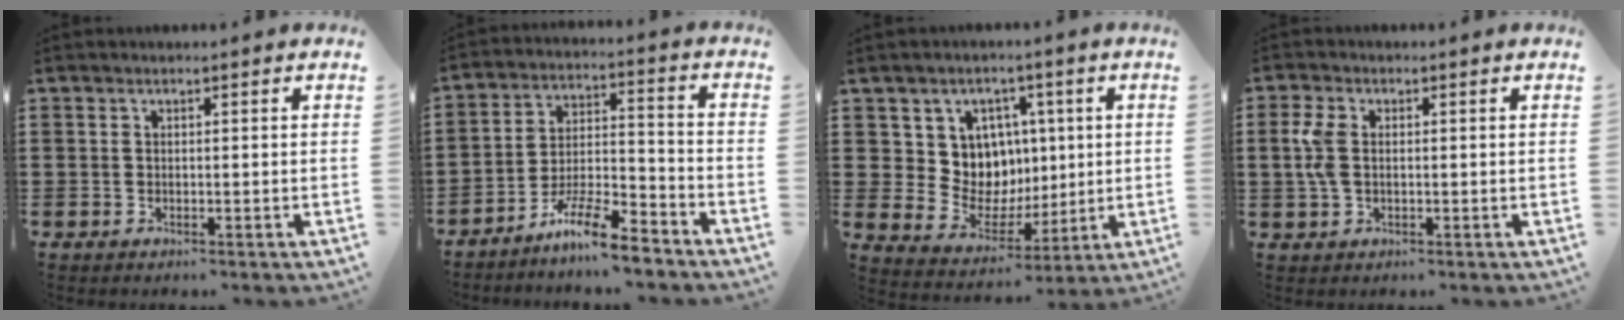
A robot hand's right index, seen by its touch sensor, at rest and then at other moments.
{"total": 9.5, "force": [-8.1, 1.1, 4.9], "torque": [-0.090, 0.017, -0.154]}
{"total": 8.6, "force": [2.3, 8.0, 2.2], "torque": [-0.065, -0.017, 0.049]}
{"total": 4.5, "force": [0.3, 2.7, 3.6], "torque": [-0.097, 0.001, -0.002]}